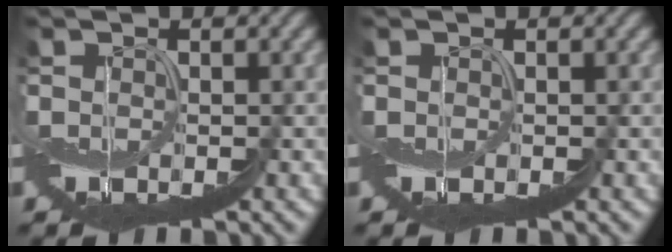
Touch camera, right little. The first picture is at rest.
{"total": 0.0}